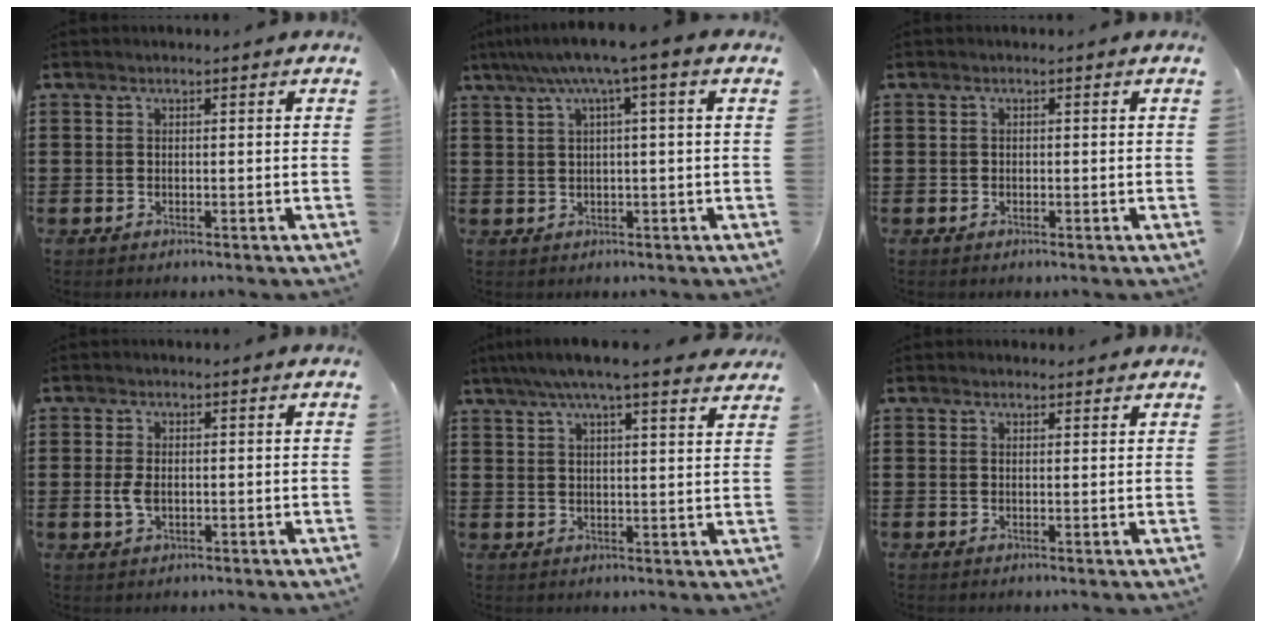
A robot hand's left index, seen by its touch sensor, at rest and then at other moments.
{"total": 5.3, "force": [1.8, -0.3, 4.9], "torque": [-0.098, -0.004, 0.027]}
{"total": 0.5, "force": [-0.2, 0.5, 0.2], "torque": [-0.005, 0.001, -0.003]}
{"total": 2.8, "force": [-0.2, 1.5, 2.3], "torque": [-0.060, -0.002, -0.008]}
{"total": 6.3, "force": [5.1, 0.3, 3.5], "torque": [-0.083, -0.010, 0.090]}
{"total": 1.2, "force": [1.0, 0.5, 0.2], "torque": [-0.005, 0.004, 0.021]}